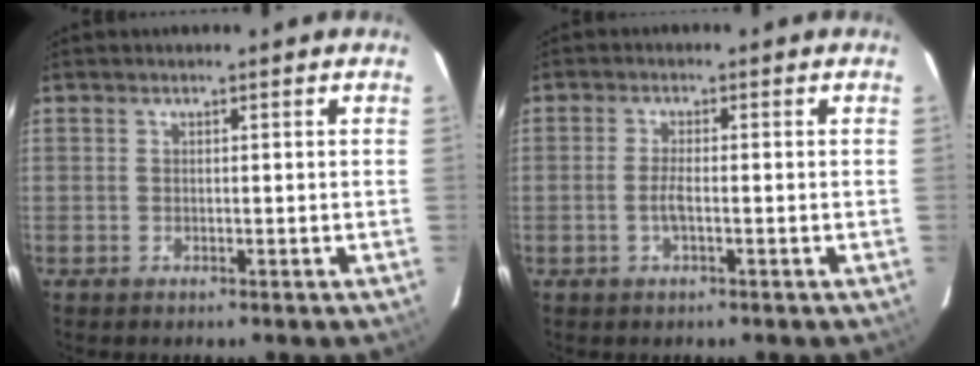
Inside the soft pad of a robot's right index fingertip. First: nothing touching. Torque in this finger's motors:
{"motor_torque": [-0.15, -0.08, -0.02, 0.01]}